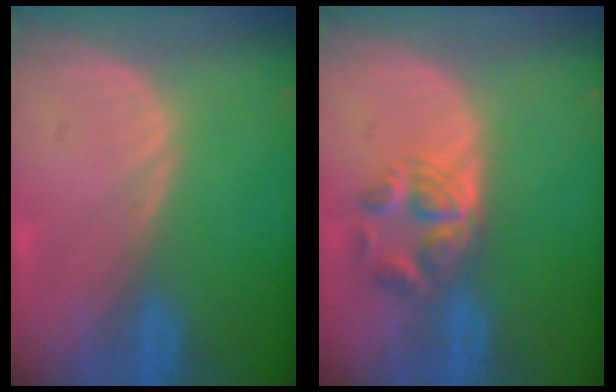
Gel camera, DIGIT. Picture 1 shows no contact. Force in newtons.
{"total": 5.9, "press": 4.8, "slide": 3.4}